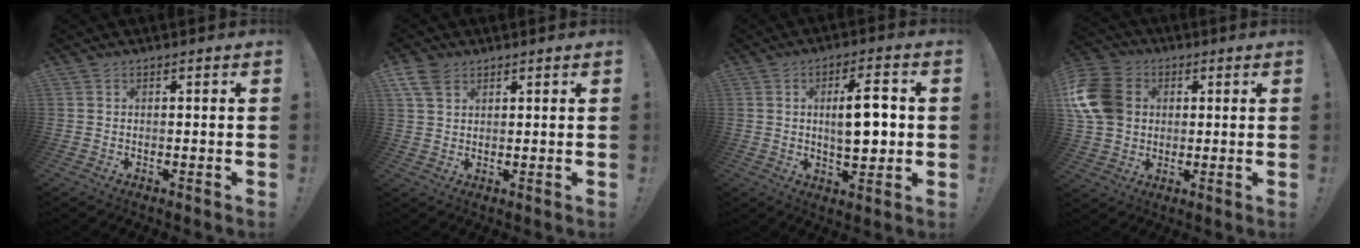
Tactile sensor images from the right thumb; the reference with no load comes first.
{"total": 6.0, "force": [3.4, 3.7, 3.2], "torque": [-0.065, -0.001, 0.070]}
{"total": 9.9, "force": [0.4, 3.6, 9.1], "torque": [-0.130, 0.000, 0.004]}
{"total": 15.7, "force": [2.6, 12.8, 8.7], "torque": [-0.162, 0.004, 0.056]}